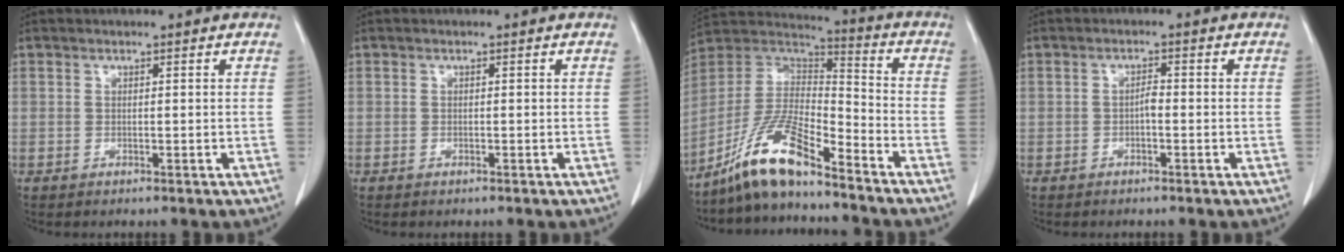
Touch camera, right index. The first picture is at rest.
{"total": 0.0}
{"total": 13.0, "force": [-9.8, 1.9, 8.3], "torque": [-0.169, 0.010, -0.182]}
{"total": 1.4, "force": [-0.5, 0.4, 1.3], "torque": [-0.021, 0.004, -0.009]}